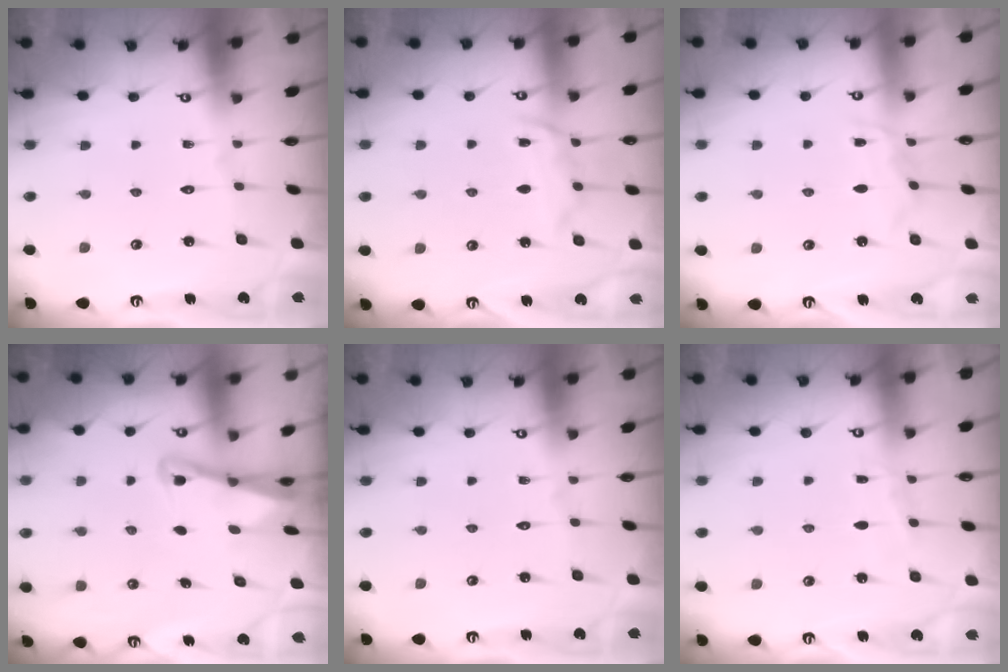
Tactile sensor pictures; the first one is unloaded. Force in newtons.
{"total": 9.0, "press": 9.0, "slide": 1.1}
{"total": 5.1, "press": 5.1, "slide": 0.8}
{"total": 2.5, "press": 2.5, "slide": 0.6}
{"total": 0.0}
{"total": 3.9, "press": 3.8, "slide": 0.5}